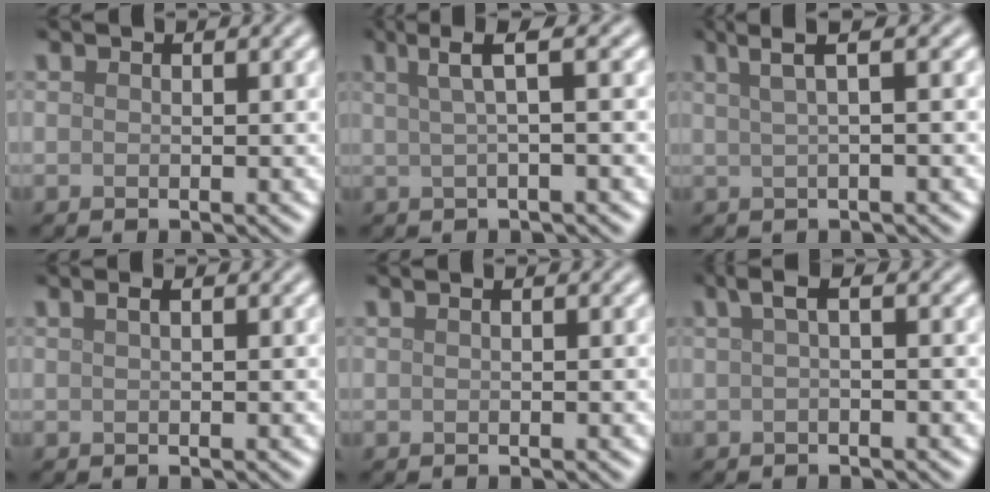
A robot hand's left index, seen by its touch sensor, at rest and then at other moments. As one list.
[{"total": 3.3, "force": [1.0, 0.7, 3.1], "torque": [-0.046, 0.009, 0.017]}, {"total": 3.1, "force": [1.4, 0.7, 2.7], "torque": [-0.036, 0.010, 0.021]}, {"total": 0.8, "force": [0.3, 0.2, 0.7], "torque": [-0.013, 0.006, 0.006]}, {"total": 0.5, "force": [0.2, 0.2, 0.5], "torque": [-0.007, 0.002, -0.002]}, {"total": 1.9, "force": [0.3, 0.5, 1.8], "torque": [-0.032, 0.009, 0.004]}]